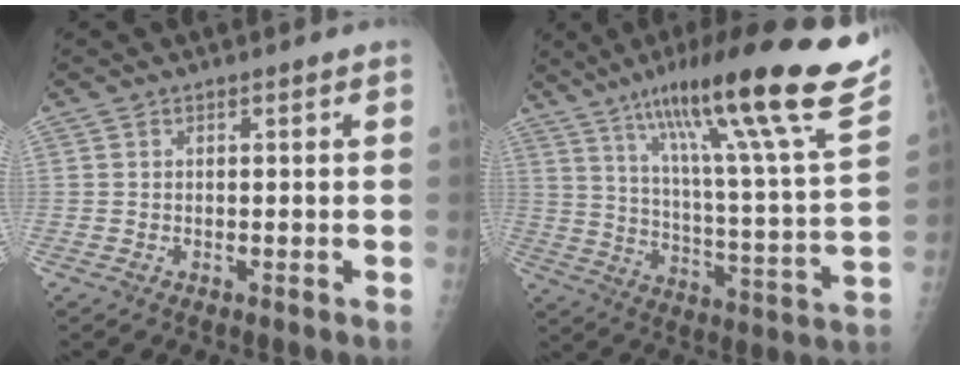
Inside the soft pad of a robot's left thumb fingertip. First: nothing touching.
{"total": 29.2, "force": [18.7, 3.1, 22.2], "torque": [-0.334, -0.058, 0.283]}